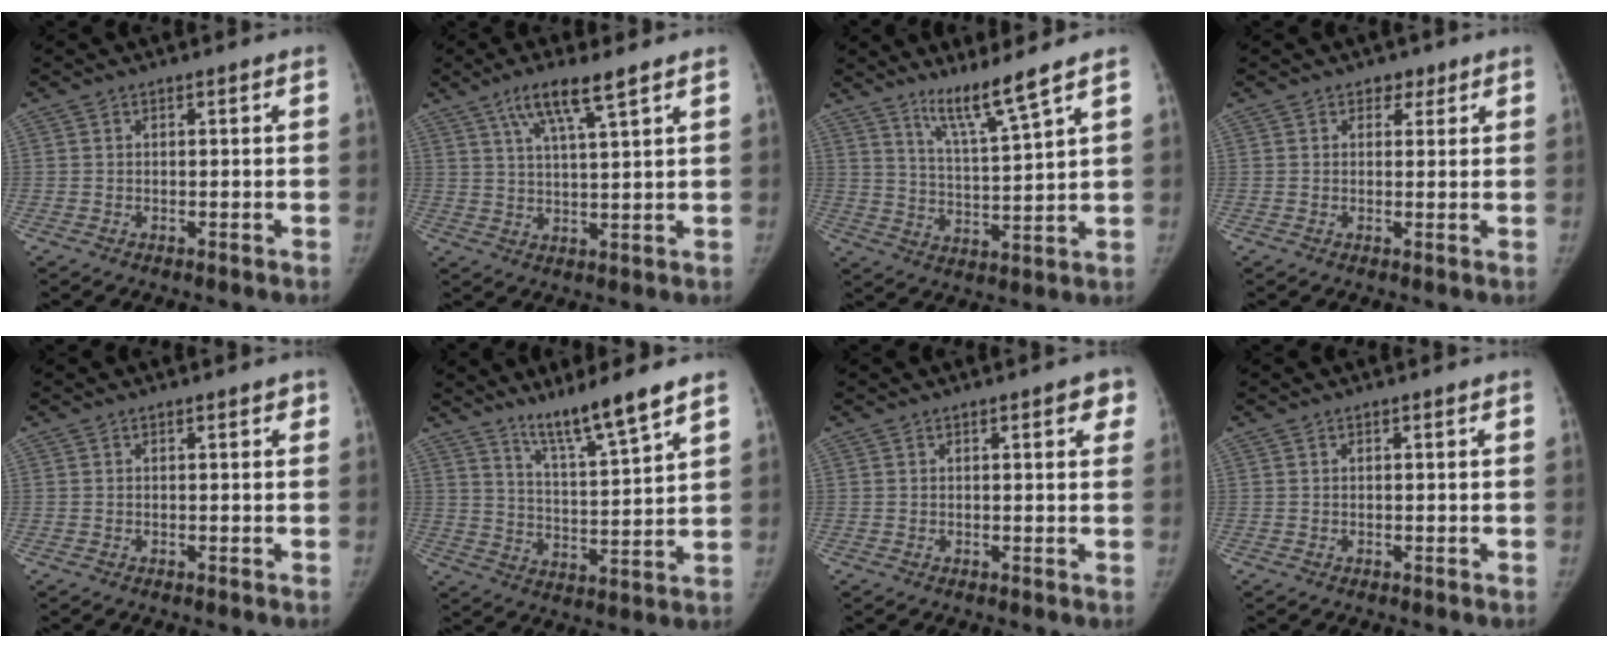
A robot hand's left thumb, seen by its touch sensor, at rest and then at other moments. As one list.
[{"total": 7.8, "force": [4.8, 0.8, 6.1], "torque": [-0.116, -0.016, 0.094]}, {"total": 8.1, "force": [6.3, -0.7, 5.2], "torque": [-0.090, -0.056, 0.123]}, {"total": 2.1, "force": [1.3, 1.6, 0.6], "torque": [0.010, -0.004, 0.013]}, {"total": 0.7, "force": [0.4, 0.3, 0.5], "torque": [-0.003, 0.003, 0.001]}, {"total": 10.3, "force": [8.0, 0.0, 6.5], "torque": [-0.107, -0.057, 0.146]}, {"total": 3.6, "force": [1.7, 1.4, 2.8], "torque": [-0.015, -0.001, 0.013]}, {"total": 0.0}]